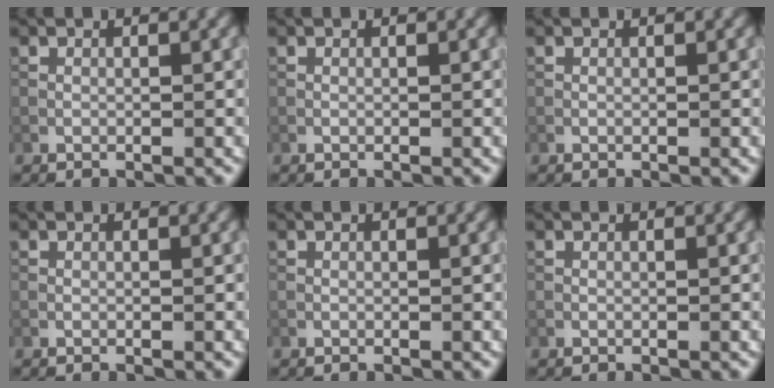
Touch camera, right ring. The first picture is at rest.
{"total": 0.0}
{"total": 0.0}
{"total": 0.0}
{"total": 0.0}
{"total": 0.0}